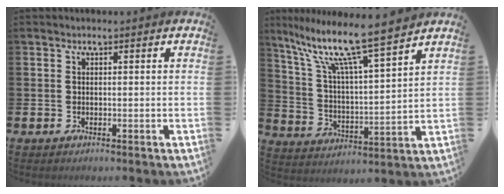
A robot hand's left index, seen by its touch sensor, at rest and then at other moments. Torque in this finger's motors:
{"motor_torque": [0.19, -0.37, 1.05, 0.21]}